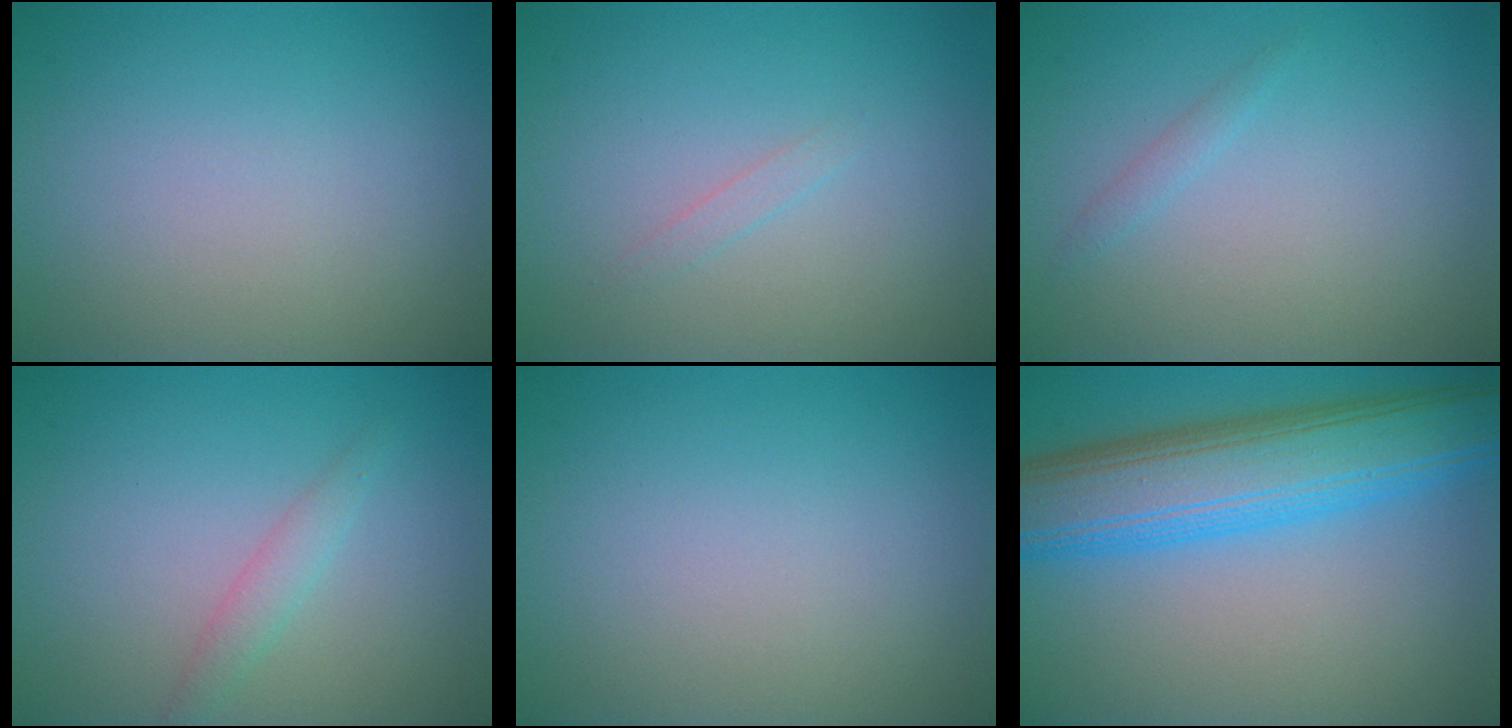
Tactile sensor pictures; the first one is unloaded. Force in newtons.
{"total": 0.7, "press": 0.7, "slide": 0.0}
{"total": 0.8, "press": 0.8, "slide": 0.0}
{"total": 1.5, "press": 1.5, "slide": 0.1}
{"total": 0.0}
{"total": 9.7, "press": 9.7, "slide": 0.1}